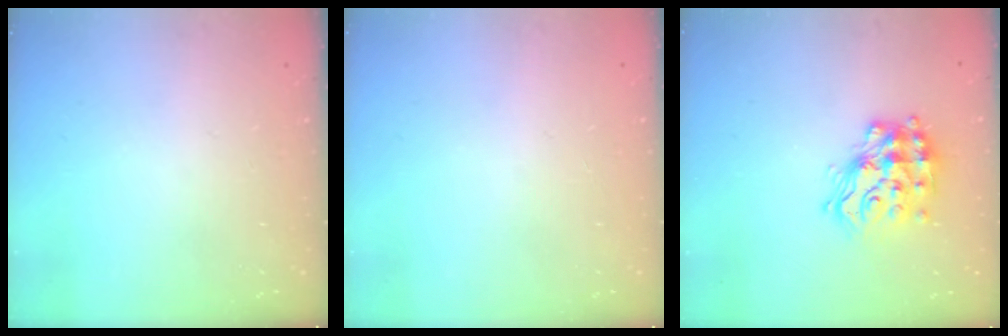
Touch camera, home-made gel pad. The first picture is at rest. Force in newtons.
{"total": 0.7, "press": 0.7, "slide": 0.2}
{"total": 15.7, "press": 15.6, "slide": 0.7}